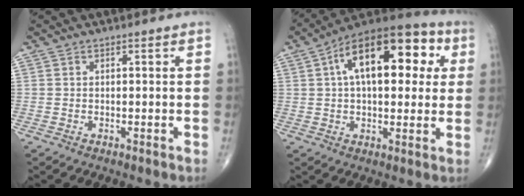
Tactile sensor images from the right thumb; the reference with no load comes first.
{"total": 21.2, "force": [5.8, 10.8, 17.4], "torque": [-0.236, 0.030, 0.078]}